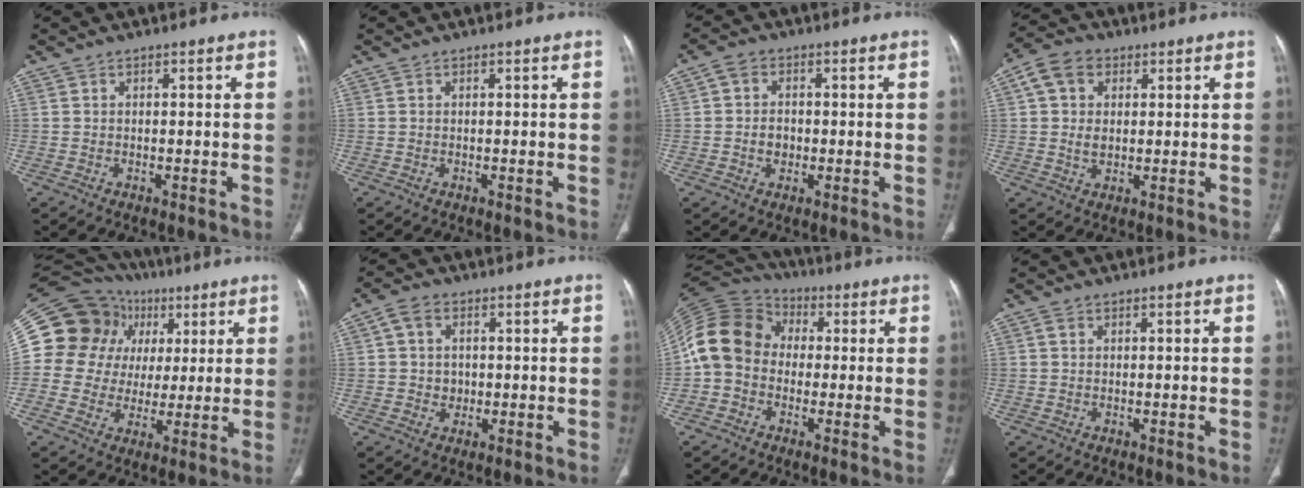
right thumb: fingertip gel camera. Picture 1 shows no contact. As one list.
[{"total": 0.0}, {"total": 4.4, "force": [-0.6, 3.6, 2.5], "torque": [-0.034, 0.008, -0.013]}, {"total": 7.8, "force": [2.0, 5.8, 4.9], "torque": [-0.082, 0.005, 0.032]}, {"total": 19.9, "force": [5.4, 17.9, 6.9], "torque": [-0.098, 0.050, 0.100]}, {"total": 5.0, "force": [0.6, 4.2, 2.8], "torque": [-0.033, 0.001, 0.008]}, {"total": 13.4, "force": [-0.5, 11.3, 7.2], "torque": [-0.135, 0.039, -0.026]}, {"total": 0.7, "force": [0.2, 0.5, 0.4], "torque": [-0.007, 0.003, 0.004]}]